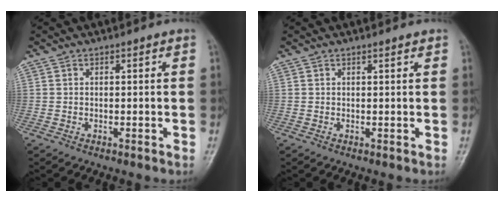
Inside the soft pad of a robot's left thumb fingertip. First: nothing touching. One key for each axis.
{"total": 0.7, "fx": 0.5, "fy": 0.1, "fz": 0.4, "tx": -0.007, "ty": -0.003, "tz": 0.007}